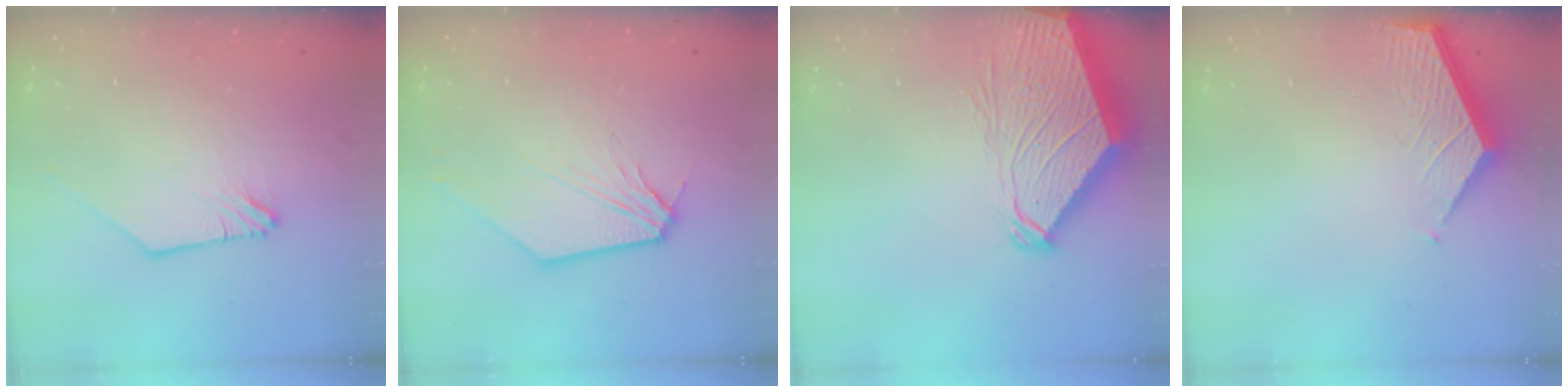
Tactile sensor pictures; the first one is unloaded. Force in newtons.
{"total": 3.8, "press": 3.8, "slide": 0.6}
{"total": 6.7, "press": 6.6, "slide": 0.9}
{"total": 3.7, "press": 3.7, "slide": 0.3}